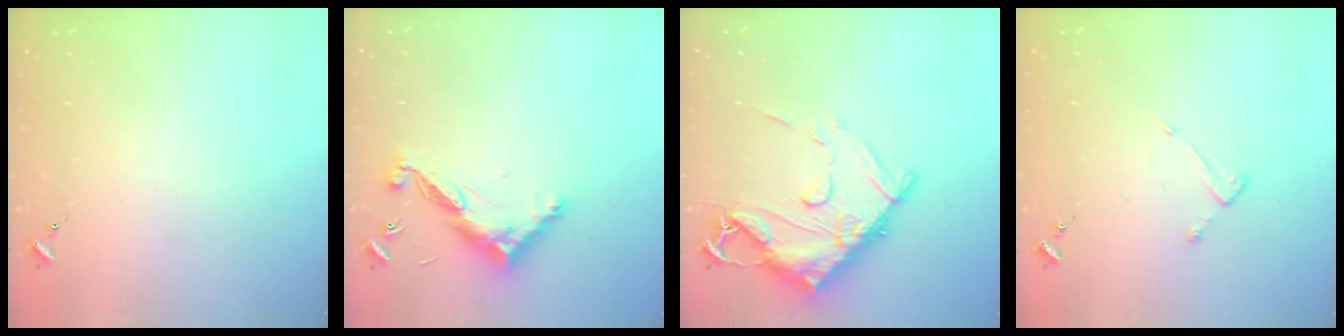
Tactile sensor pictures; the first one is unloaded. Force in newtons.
{"total": 12.4, "press": 12.4, "slide": 0.2}
{"total": 19.3, "press": 19.2, "slide": 1.9}
{"total": 3.9, "press": 3.8, "slide": 0.4}